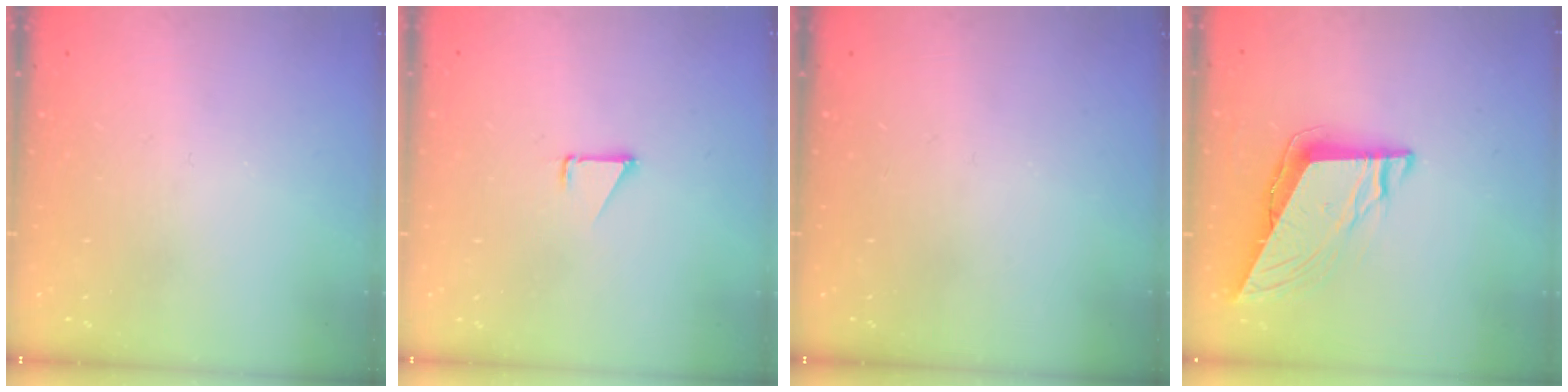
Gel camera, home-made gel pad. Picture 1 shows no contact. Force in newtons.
{"total": 1.5, "press": 1.5, "slide": 0.1}
{"total": 0.0}
{"total": 8.9, "press": 8.8, "slide": 1.4}